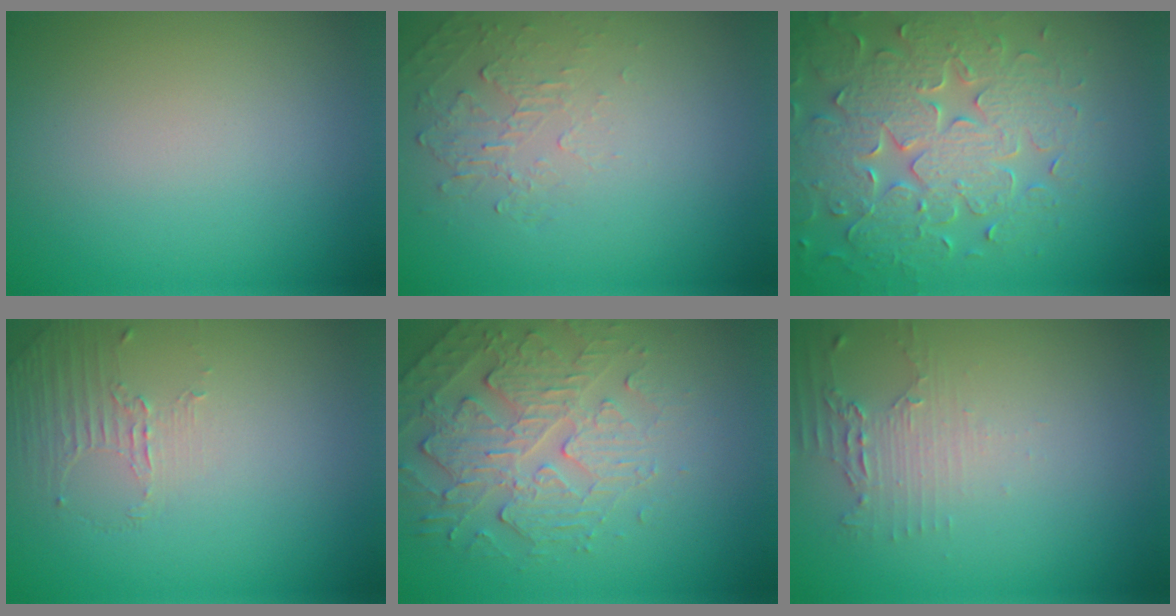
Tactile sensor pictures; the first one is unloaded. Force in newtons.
{"total": 1.9, "press": 0.5, "slide": 1.9}
{"total": 7.7, "press": 6.1, "slide": 4.7}
{"total": 1.2, "press": 0.4, "slide": 1.1}
{"total": 4.9, "press": 3.7, "slide": 3.1}
{"total": 2.3, "press": 1.7, "slide": 1.5}